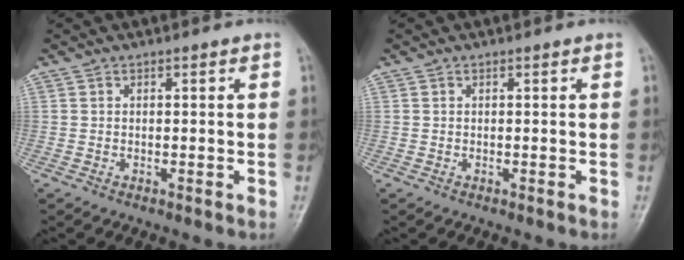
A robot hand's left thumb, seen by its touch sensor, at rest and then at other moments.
{"total": 0.0}